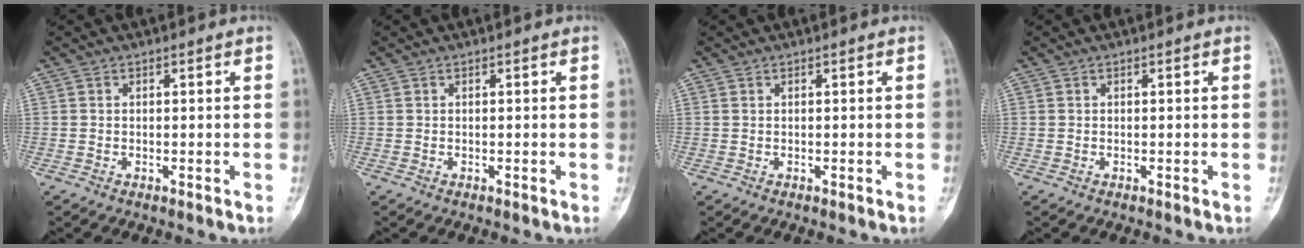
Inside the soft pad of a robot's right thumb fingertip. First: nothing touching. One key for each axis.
{"total": 0.0}
{"total": 0.0}
{"total": 0.0}